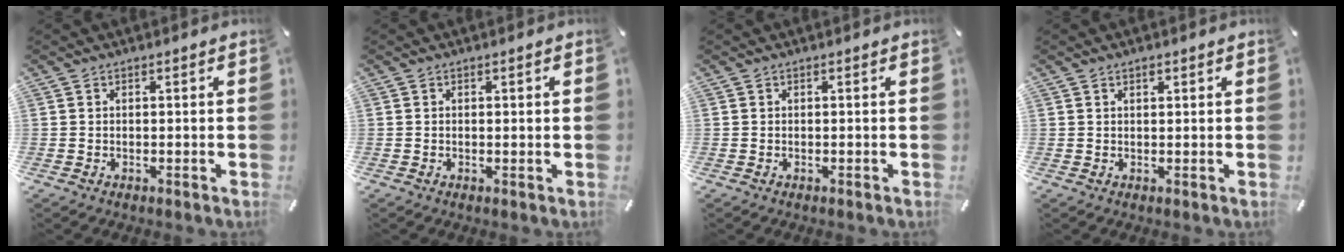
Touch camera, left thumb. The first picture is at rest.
{"total": 0.7, "force": [0.1, 0.2, 0.7], "torque": [-0.013, 0.001, 0.002]}
{"total": 0.0}
{"total": 0.8, "force": [0.6, 0.4, 0.4], "torque": [-0.008, 0.002, 0.010]}